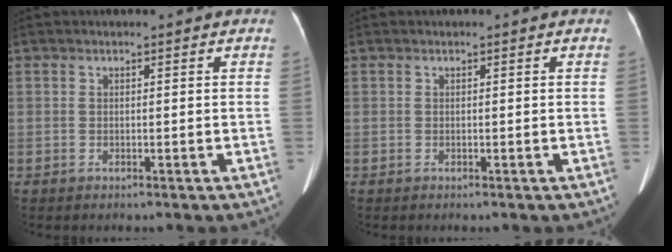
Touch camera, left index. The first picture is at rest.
{"total": 0.0}